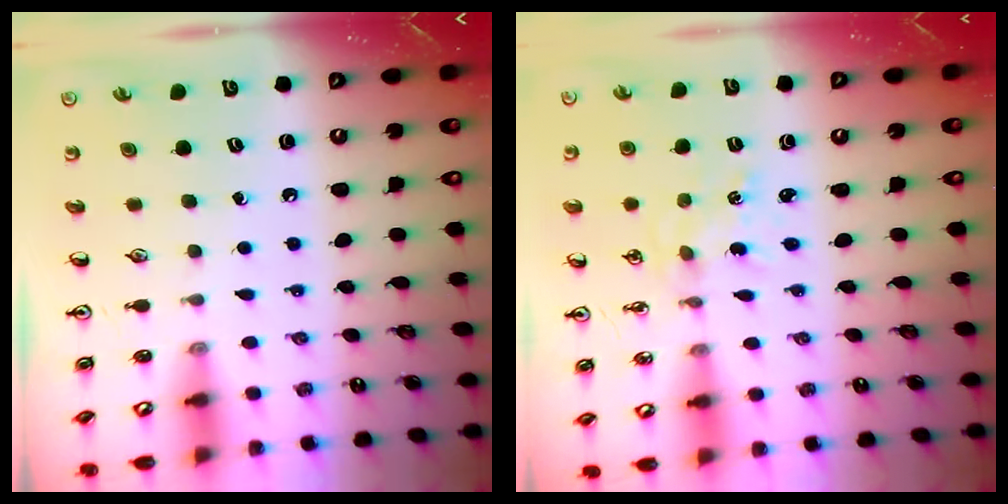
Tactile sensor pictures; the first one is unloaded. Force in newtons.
{"total": 0.7, "press": 0.7, "slide": 0.1}